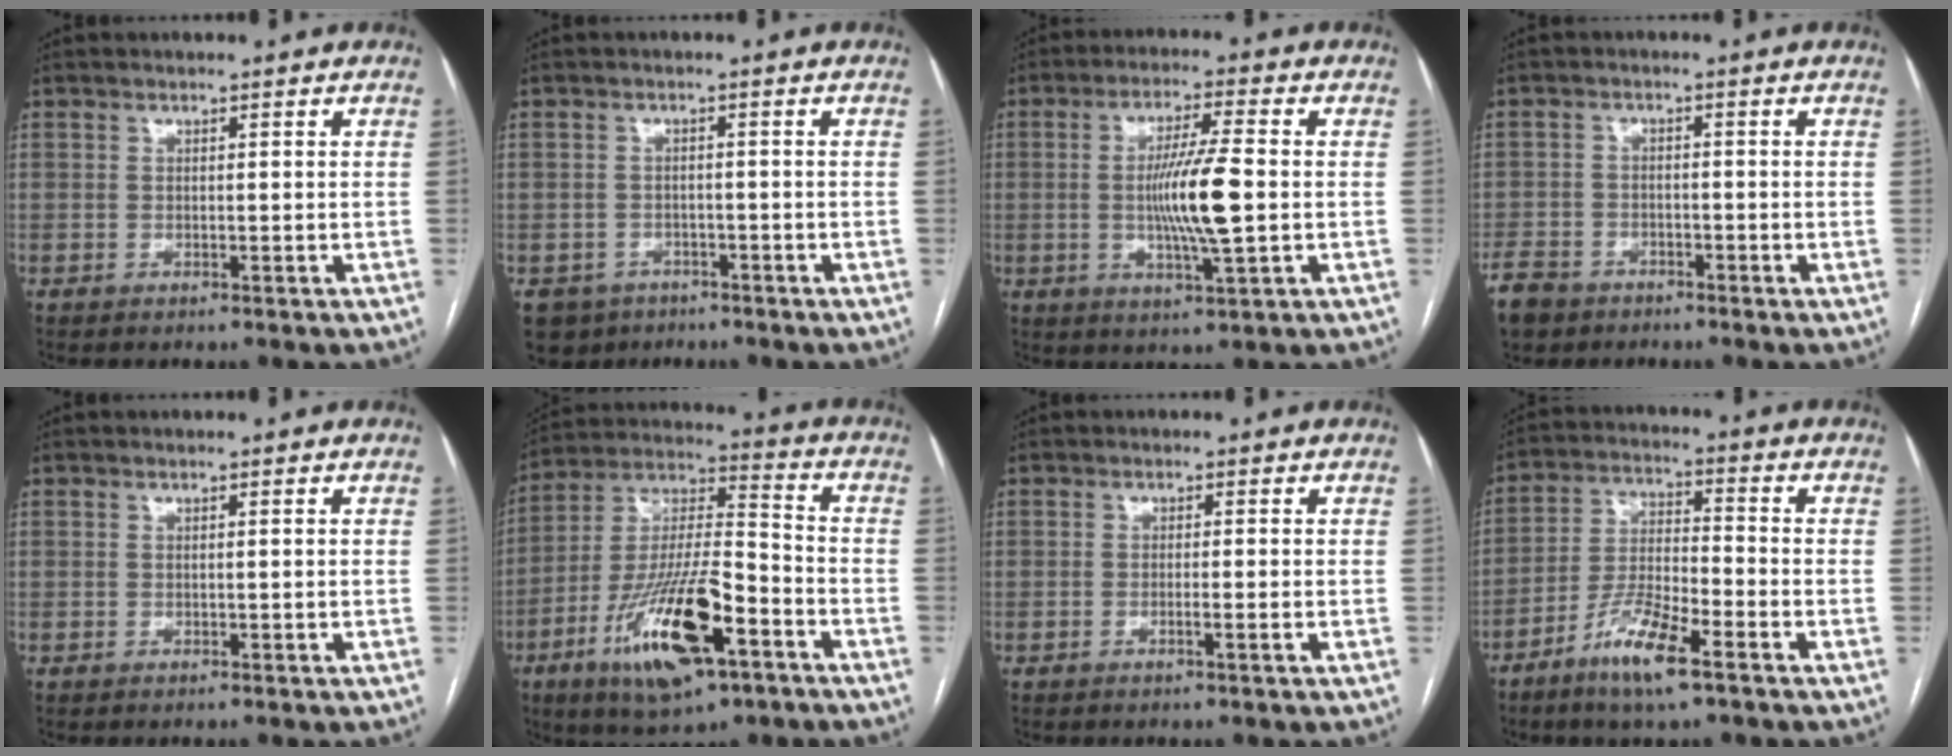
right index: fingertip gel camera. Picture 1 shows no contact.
{"total": 5.2, "force": [-3.3, 3.9, 0.6], "torque": [-0.007, 0.004, -0.048]}
{"total": 9.9, "force": [-0.6, 0.5, 9.8], "torque": [-0.182, -0.005, -0.014]}
{"total": 6.1, "force": [-4.3, 4.1, 1.3], "torque": [-0.032, 0.000, -0.080]}
{"total": 0.0}
{"total": 19.5, "force": [-9.1, 5.0, 16.5], "torque": [-0.330, -0.017, -0.155]}
{"total": 1.4, "force": [-0.6, -0.2, 1.2], "torque": [-0.023, -0.002, -0.010]}
{"total": 10.0, "force": [-6.2, 1.6, 7.8], "torque": [-0.156, -0.013, -0.119]}